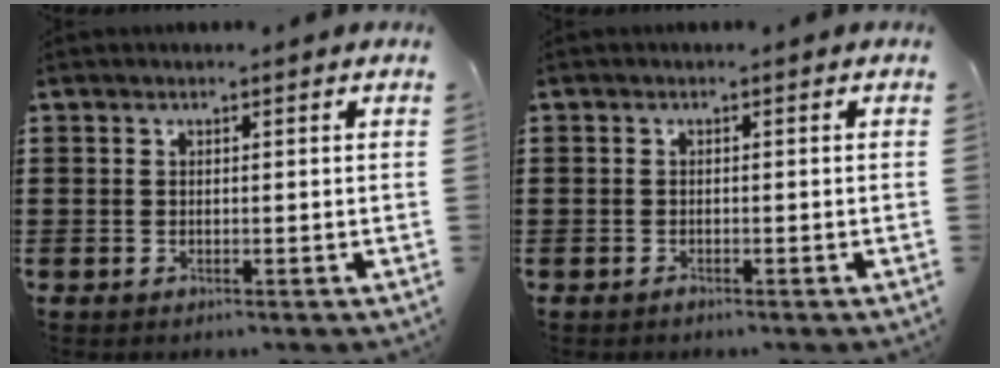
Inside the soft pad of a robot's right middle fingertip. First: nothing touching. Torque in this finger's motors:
{"motor_torque": [0.93, 0.30, -0.12, -0.06]}